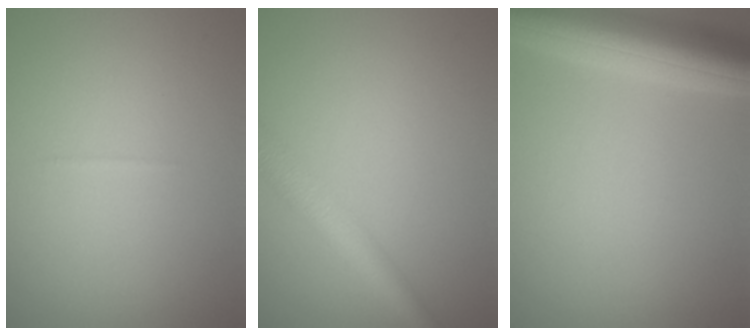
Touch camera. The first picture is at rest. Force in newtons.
{"total": 4.0, "press": 4.0, "slide": 0.1}
{"total": 7.8, "press": 7.8, "slide": 0.4}